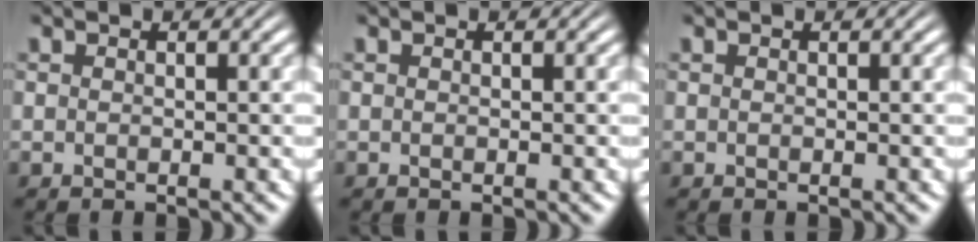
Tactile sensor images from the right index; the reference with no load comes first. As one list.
[{"total": 0.0}, {"total": 0.0}]